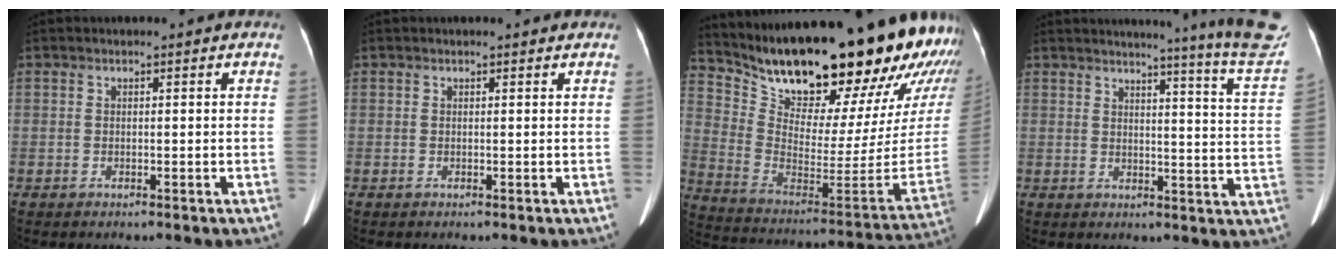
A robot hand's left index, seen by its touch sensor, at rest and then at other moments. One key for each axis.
{"total": 2.5, "fx": 2.3, "fy": 0.5, "fz": 0.9, "tx": -0.009, "ty": 0.002, "tz": 0.022}
{"total": 33.2, "fx": 27.3, "fy": 6.3, "fz": 17.8, "tx": -0.305, "ty": -0.115, "tz": 0.376}
{"total": 18.4, "fx": 16.7, "fy": -2.1, "fz": 7.4, "tx": -0.102, "ty": -0.130, "tz": 0.174}